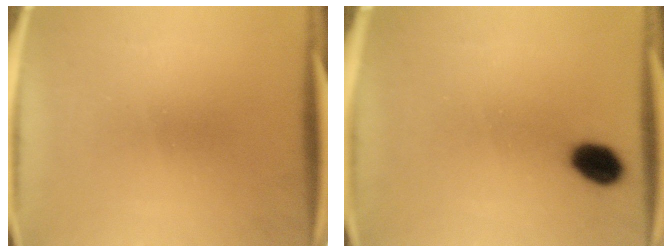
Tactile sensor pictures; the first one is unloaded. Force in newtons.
{"total": 6.2}